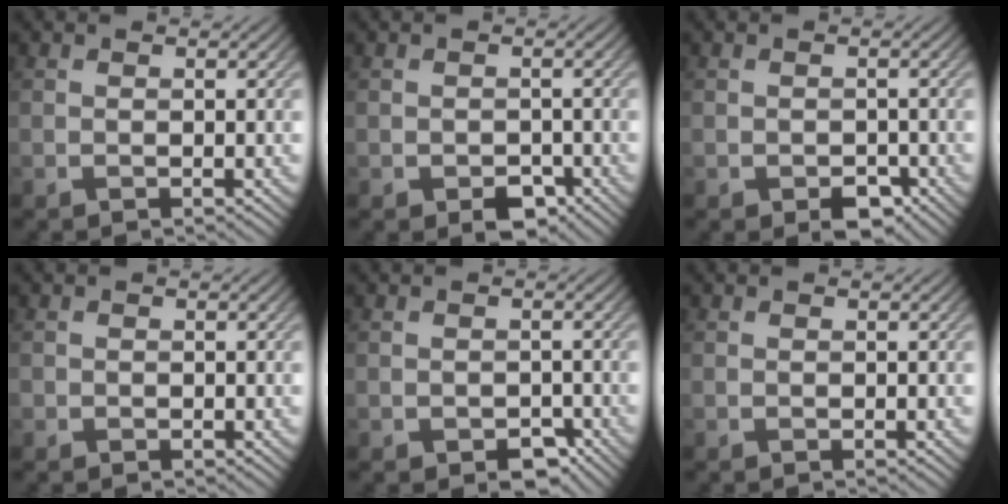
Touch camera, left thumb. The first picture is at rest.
{"total": 2.8, "force": [-1.6, 1.8, 1.4], "torque": [-0.021, -0.011, -0.027]}
{"total": 2.6, "force": [-1.5, 1.7, 1.4], "torque": [-0.020, -0.011, -0.022]}
{"total": 0.6, "force": [-0.2, 0.6, 0.0], "torque": [0.002, -0.005, -0.006]}
{"total": 2.7, "force": [-1.5, 1.7, 1.4], "torque": [-0.021, -0.011, -0.022]}
{"total": 0.0}